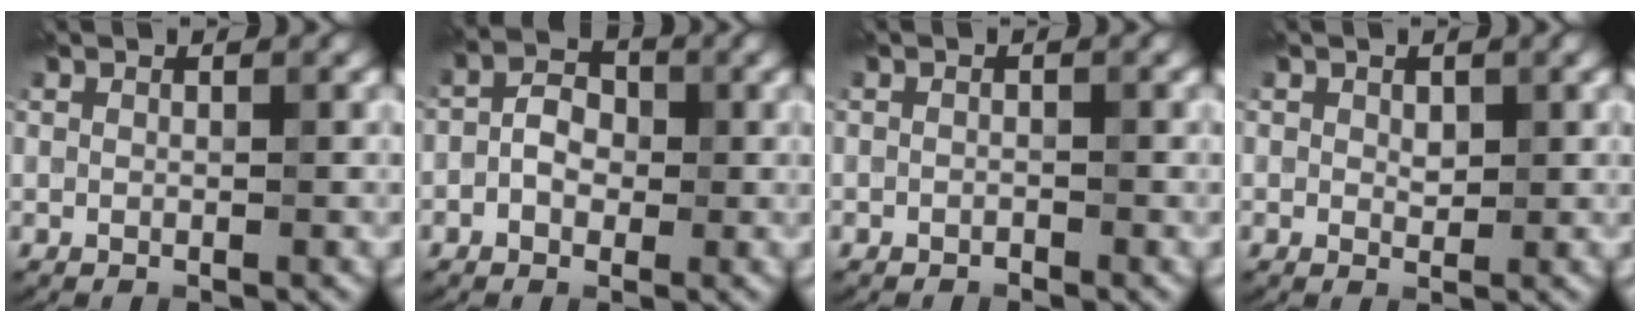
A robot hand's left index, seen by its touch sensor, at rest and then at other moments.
{"total": 2.9, "force": [-0.5, 2.1, 1.9], "torque": [-0.033, 0.005, -0.018]}
{"total": 0.6, "force": [-0.5, 0.3, 0.1], "torque": [0.000, -0.001, -0.009]}
{"total": 1.1, "force": [0.3, 0.9, 0.7], "torque": [-0.011, -0.004, 0.005]}